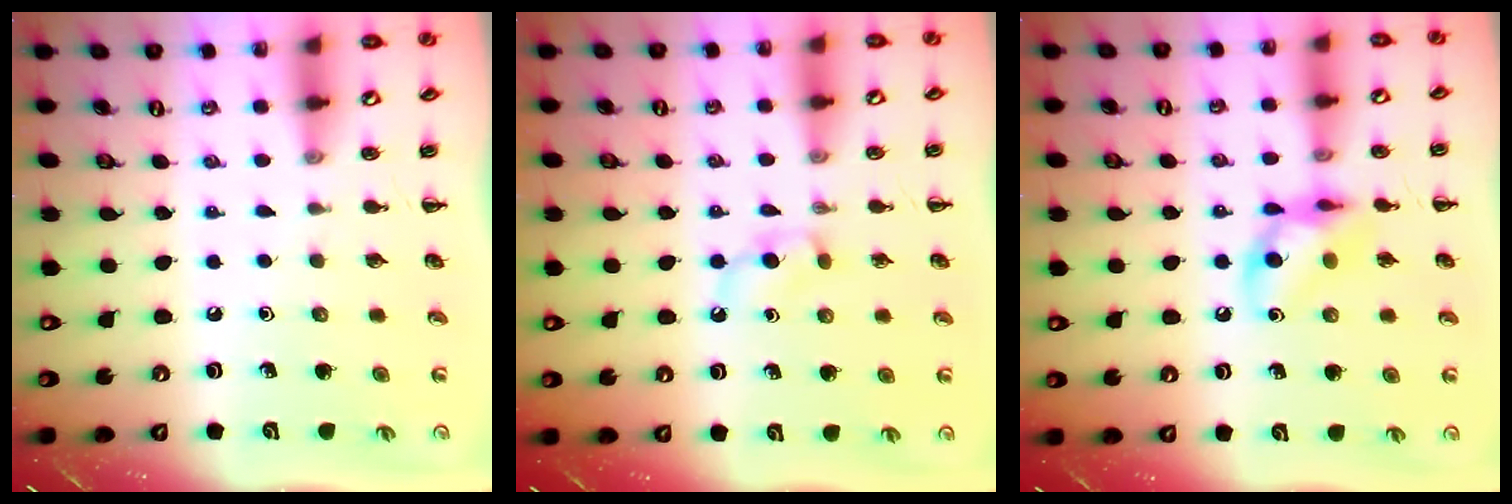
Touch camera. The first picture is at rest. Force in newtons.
{"total": 3.9, "press": 3.6, "slide": 1.4}
{"total": 11.0, "press": 11.0, "slide": 1.0}